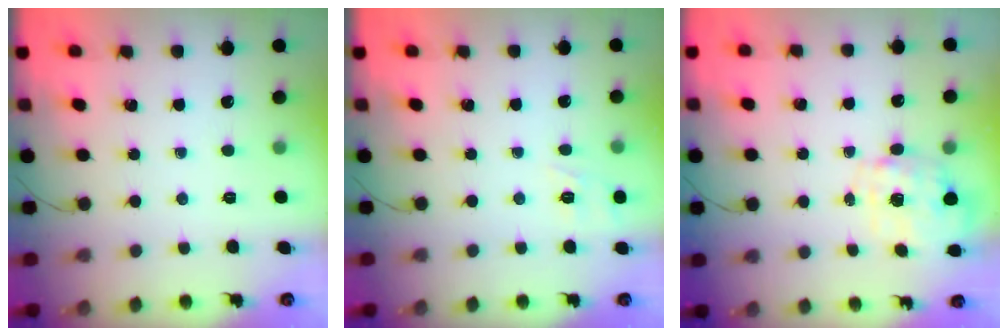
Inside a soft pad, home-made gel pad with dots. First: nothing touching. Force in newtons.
{"total": 5.9, "press": 5.7, "slide": 1.5}
{"total": 2.8, "press": 2.7, "slide": 0.9}